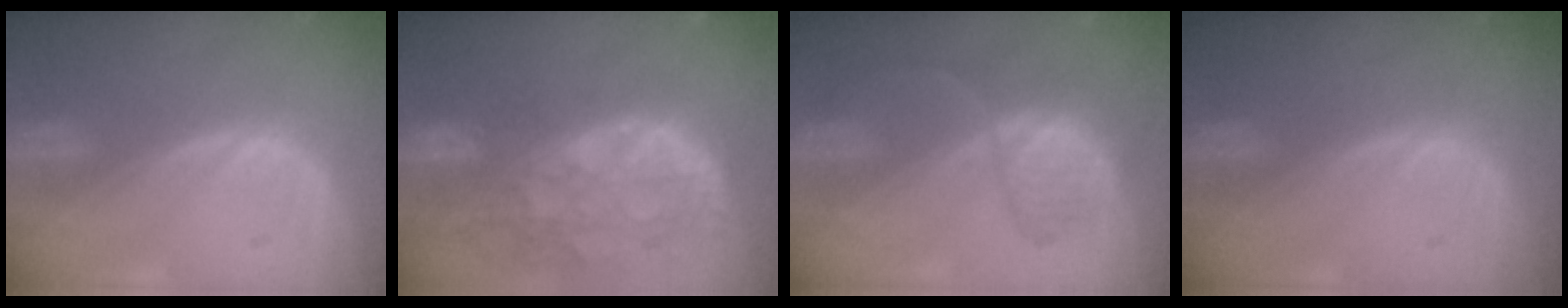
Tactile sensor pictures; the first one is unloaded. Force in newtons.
{"total": 13.8, "press": 11.1, "slide": 8.1}
{"total": 6.6, "press": 6.2, "slide": 2.3}
{"total": 0.0}